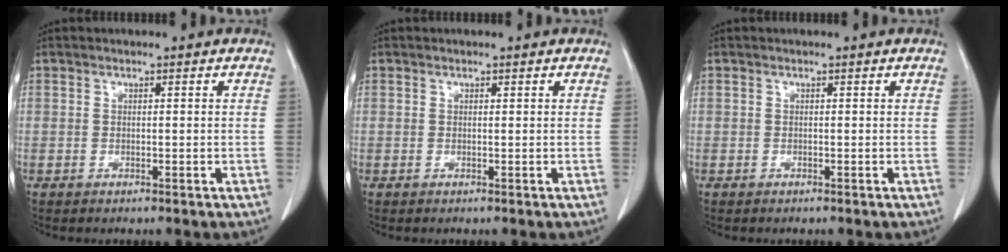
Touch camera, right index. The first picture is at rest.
{"total": 0.0}
{"total": 0.0}